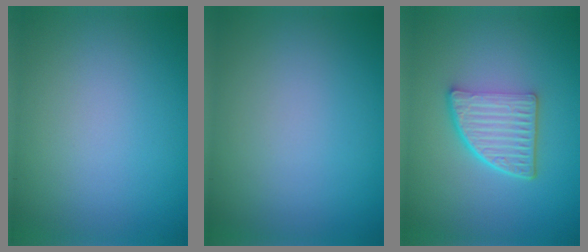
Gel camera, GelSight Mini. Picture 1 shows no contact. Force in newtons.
{"total": 0.0}
{"total": 5.3, "press": 3.6, "slide": 3.9}